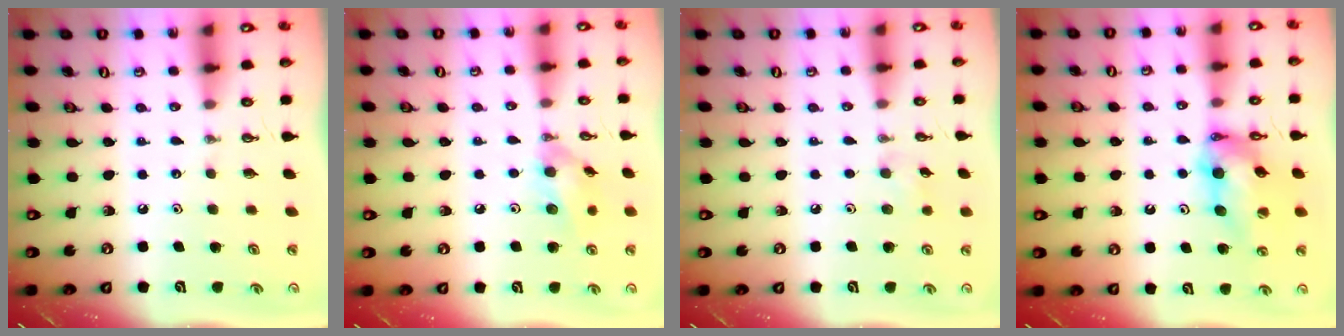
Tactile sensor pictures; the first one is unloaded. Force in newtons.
{"total": 10.5, "press": 10.2, "slide": 2.3}
{"total": 5.6, "press": 5.3, "slide": 1.9}
{"total": 13.6, "press": 13.5, "slide": 1.4}